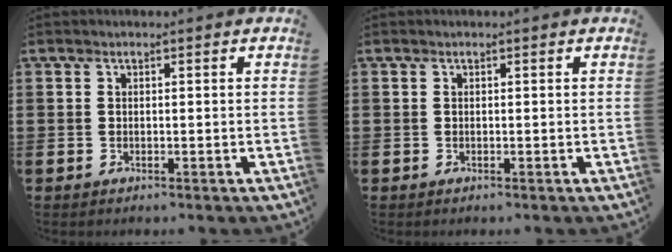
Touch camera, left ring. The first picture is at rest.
{"total": 0.0}